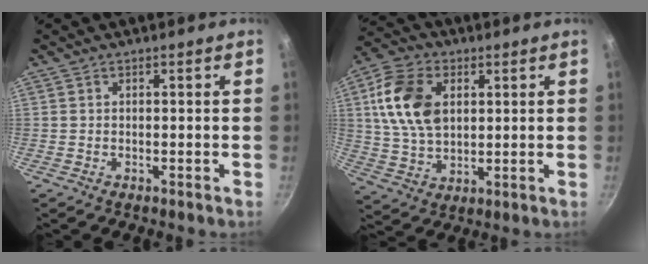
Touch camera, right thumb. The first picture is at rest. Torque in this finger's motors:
{"motor_torque": [-1.19, 1.35, 1.36, -0.19, 0.33]}